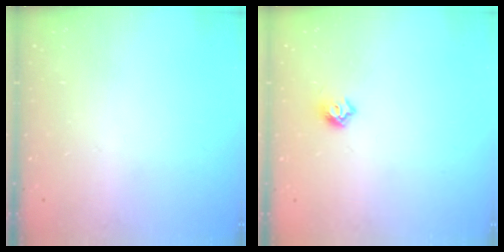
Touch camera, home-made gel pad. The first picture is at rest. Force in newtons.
{"total": 6.0, "press": 5.9, "slide": 0.9}